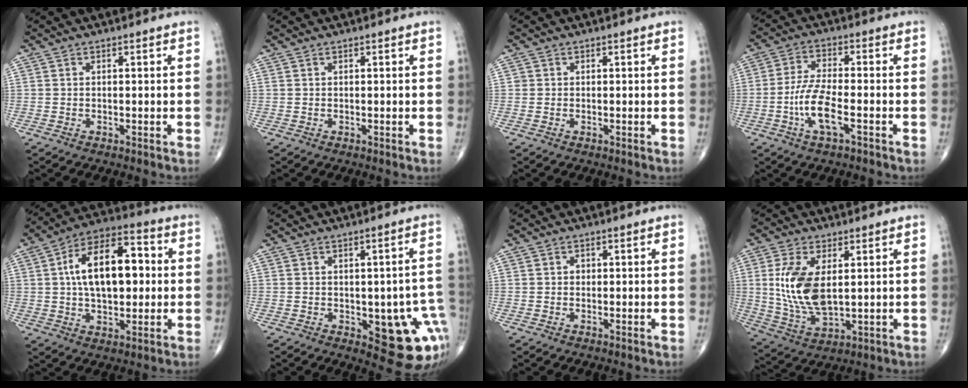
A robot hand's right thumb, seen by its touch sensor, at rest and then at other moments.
{"total": 0.0}
{"total": 0.5, "force": [0.1, 0.5, 0.1], "torque": [0.003, 0.003, 0.001]}
{"total": 7.9, "force": [-2.8, 2.3, 7.0], "torque": [-0.151, 0.016, -0.055]}
{"total": 17.4, "force": [2.1, 9.3, 14.5], "torque": [-0.222, 0.025, 0.030]}
{"total": 12.9, "force": [-3.5, 5.9, 10.9], "torque": [-0.094, 0.008, -0.028]}
{"total": 0.7, "force": [0.0, 0.7, 0.3], "torque": [0.004, 0.002, -0.002]}
{"total": 12.6, "force": [2.1, 6.3, 10.6], "torque": [-0.216, -0.015, 0.053]}